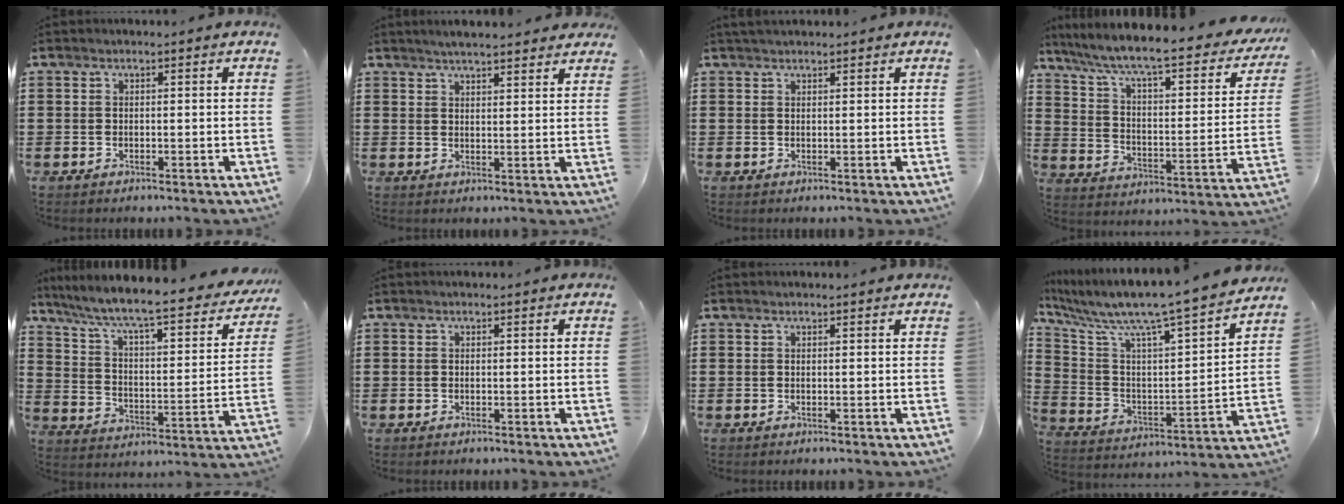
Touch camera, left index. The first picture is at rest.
{"total": 3.5, "force": [3.3, 0.1, 0.9], "torque": [-0.027, -0.005, 0.060]}
{"total": 1.3, "force": [1.2, 0.2, 0.4], "torque": [-0.010, 0.002, 0.023]}
{"total": 7.5, "force": [5.9, 0.5, 4.7], "torque": [-0.114, -0.050, 0.091]}
{"total": 7.1, "force": [5.6, 0.5, 4.4], "torque": [-0.108, -0.052, 0.084]}
{"total": 0.0}
{"total": 0.7, "force": [0.7, 0.0, 0.2], "torque": [-0.006, -0.001, 0.015]}
{"total": 8.8, "force": [7.6, -0.3, 4.4], "torque": [-0.119, -0.072, 0.117]}